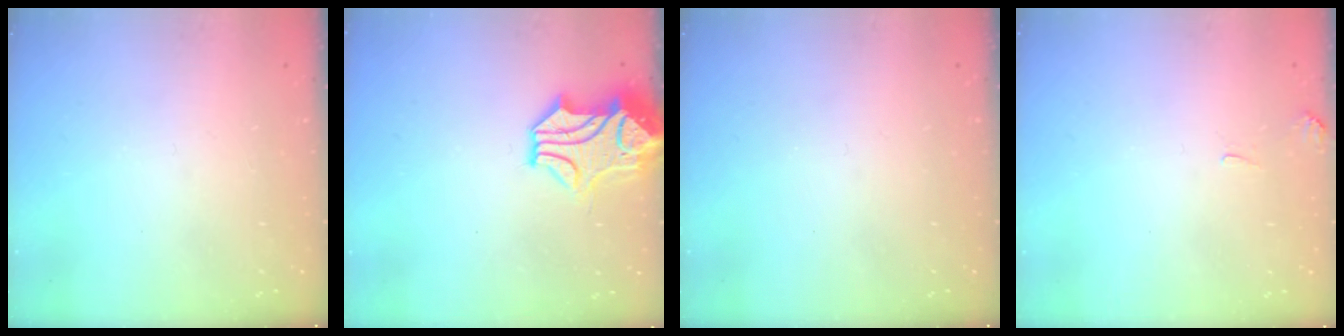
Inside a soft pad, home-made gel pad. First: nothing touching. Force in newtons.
{"total": 1.5, "press": 1.2, "slide": 1.0}
{"total": 0.0}
{"total": 2.0, "press": 2.0, "slide": 0.3}